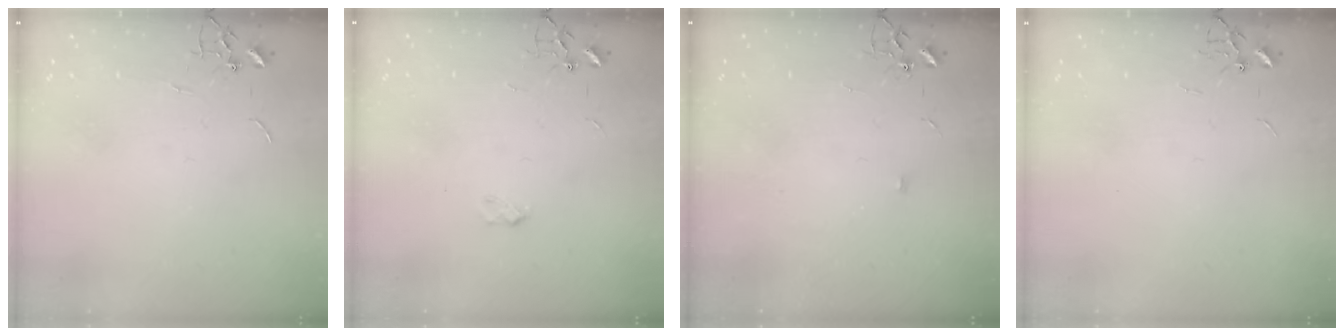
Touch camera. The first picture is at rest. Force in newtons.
{"total": 2.5, "press": 2.4, "slide": 0.4}
{"total": 5.7, "press": 5.7, "slide": 0.8}
{"total": 0.0}